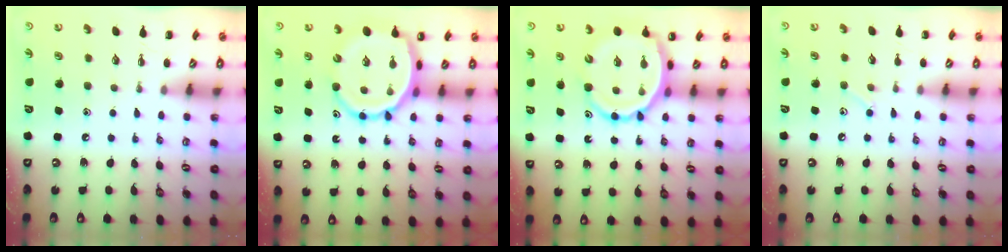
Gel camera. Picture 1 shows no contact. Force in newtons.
{"total": 14.6, "press": 14.2, "slide": 3.5}
{"total": 12.8, "press": 12.2, "slide": 3.7}
{"total": 4.4, "press": 4.2, "slide": 1.3}